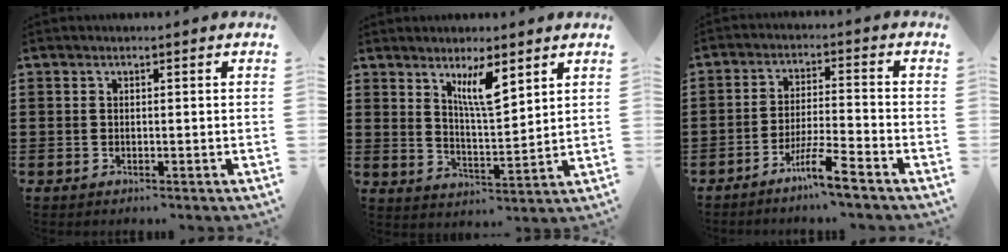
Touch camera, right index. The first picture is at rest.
{"total": 6.6, "force": [4.1, 1.5, 5.0], "torque": [-0.100, -0.007, 0.070]}
{"total": 6.4, "force": [-4.9, -0.1, 4.2], "torque": [-0.088, -0.008, -0.094]}